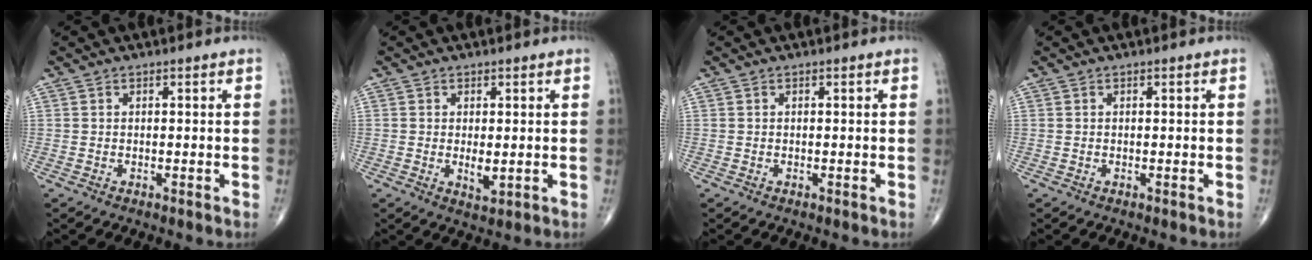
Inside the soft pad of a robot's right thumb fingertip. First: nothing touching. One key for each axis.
{"total": 2.8, "fx": -0.1, "fy": 1.2, "fz": 2.5, "tx": -0.039, "ty": -0.009, "tz": 0.003}
{"total": 0.0}
{"total": 0.0}